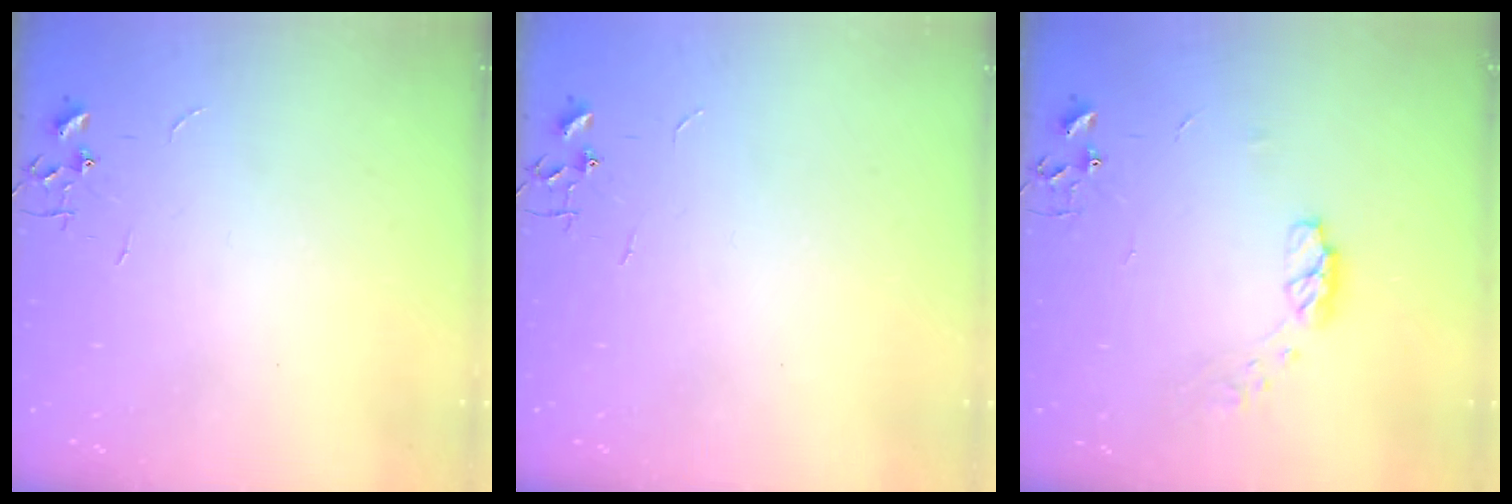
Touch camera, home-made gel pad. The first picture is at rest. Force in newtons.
{"total": 0.0}
{"total": 7.0, "press": 6.9, "slide": 0.8}